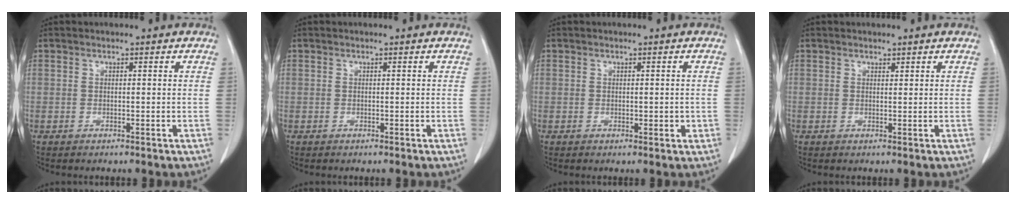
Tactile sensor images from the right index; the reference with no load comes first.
{"total": 0.0}
{"total": 1.6, "force": [0.0, 0.9, 1.3], "torque": [-0.014, 0.002, 0.005]}
{"total": 0.5, "force": [0.5, 0.2, 0.1], "torque": [-0.006, -0.004, 0.008]}